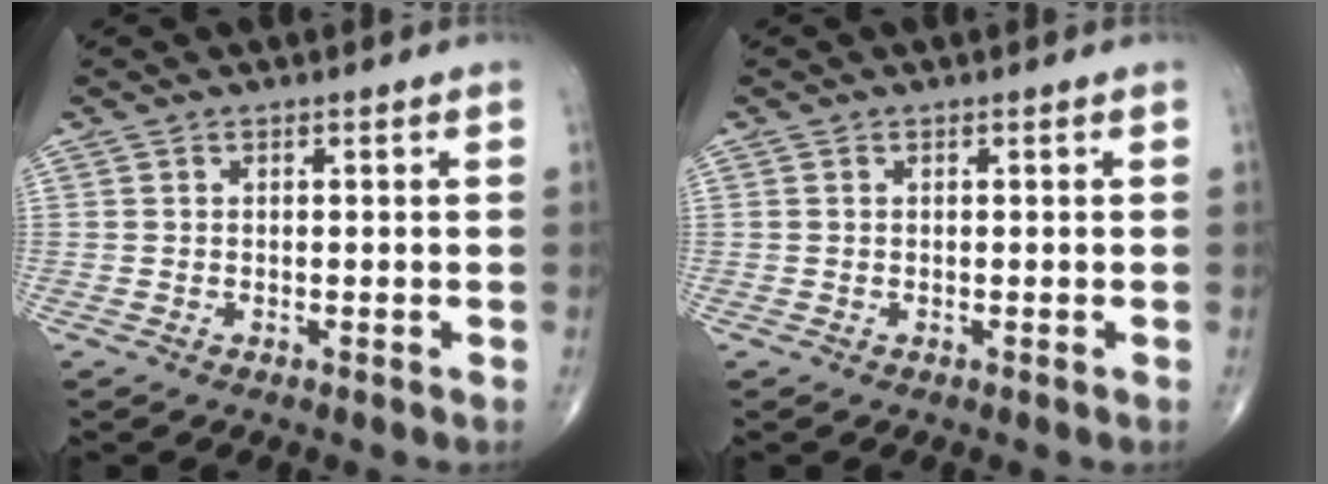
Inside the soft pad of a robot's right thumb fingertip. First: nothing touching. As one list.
[{"total": 0.0}]